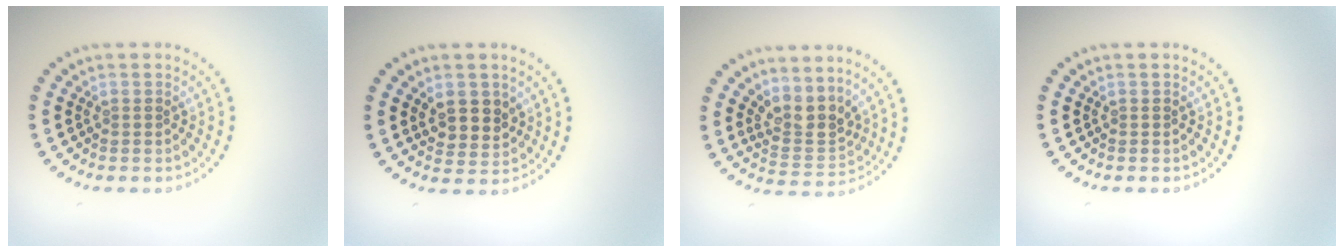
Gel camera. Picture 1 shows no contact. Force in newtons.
{"total": 2.9, "press": 2.7, "slide": 0.8}
{"total": 3.2, "press": 2.5, "slide": 2.1}
{"total": 0.0}